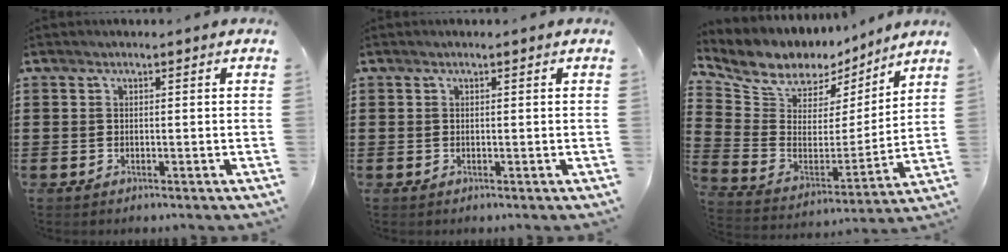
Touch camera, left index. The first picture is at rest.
{"total": 0.0}
{"total": 8.0, "force": [6.6, 4.2, 1.6], "torque": [-0.078, -0.043, 0.120]}